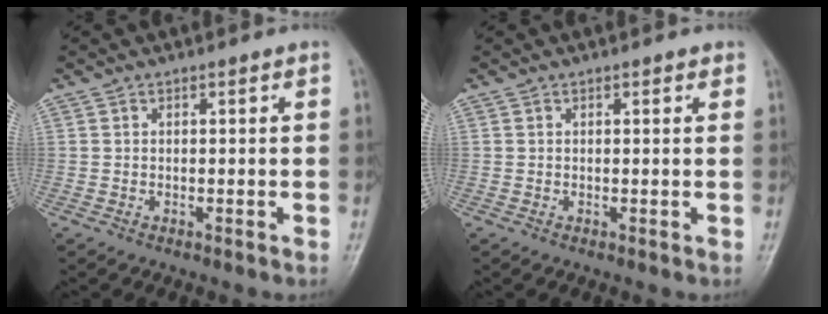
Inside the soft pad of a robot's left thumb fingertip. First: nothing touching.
{"total": 0.9, "force": [0.6, 0.4, 0.7], "torque": [-0.008, -0.001, 0.004]}